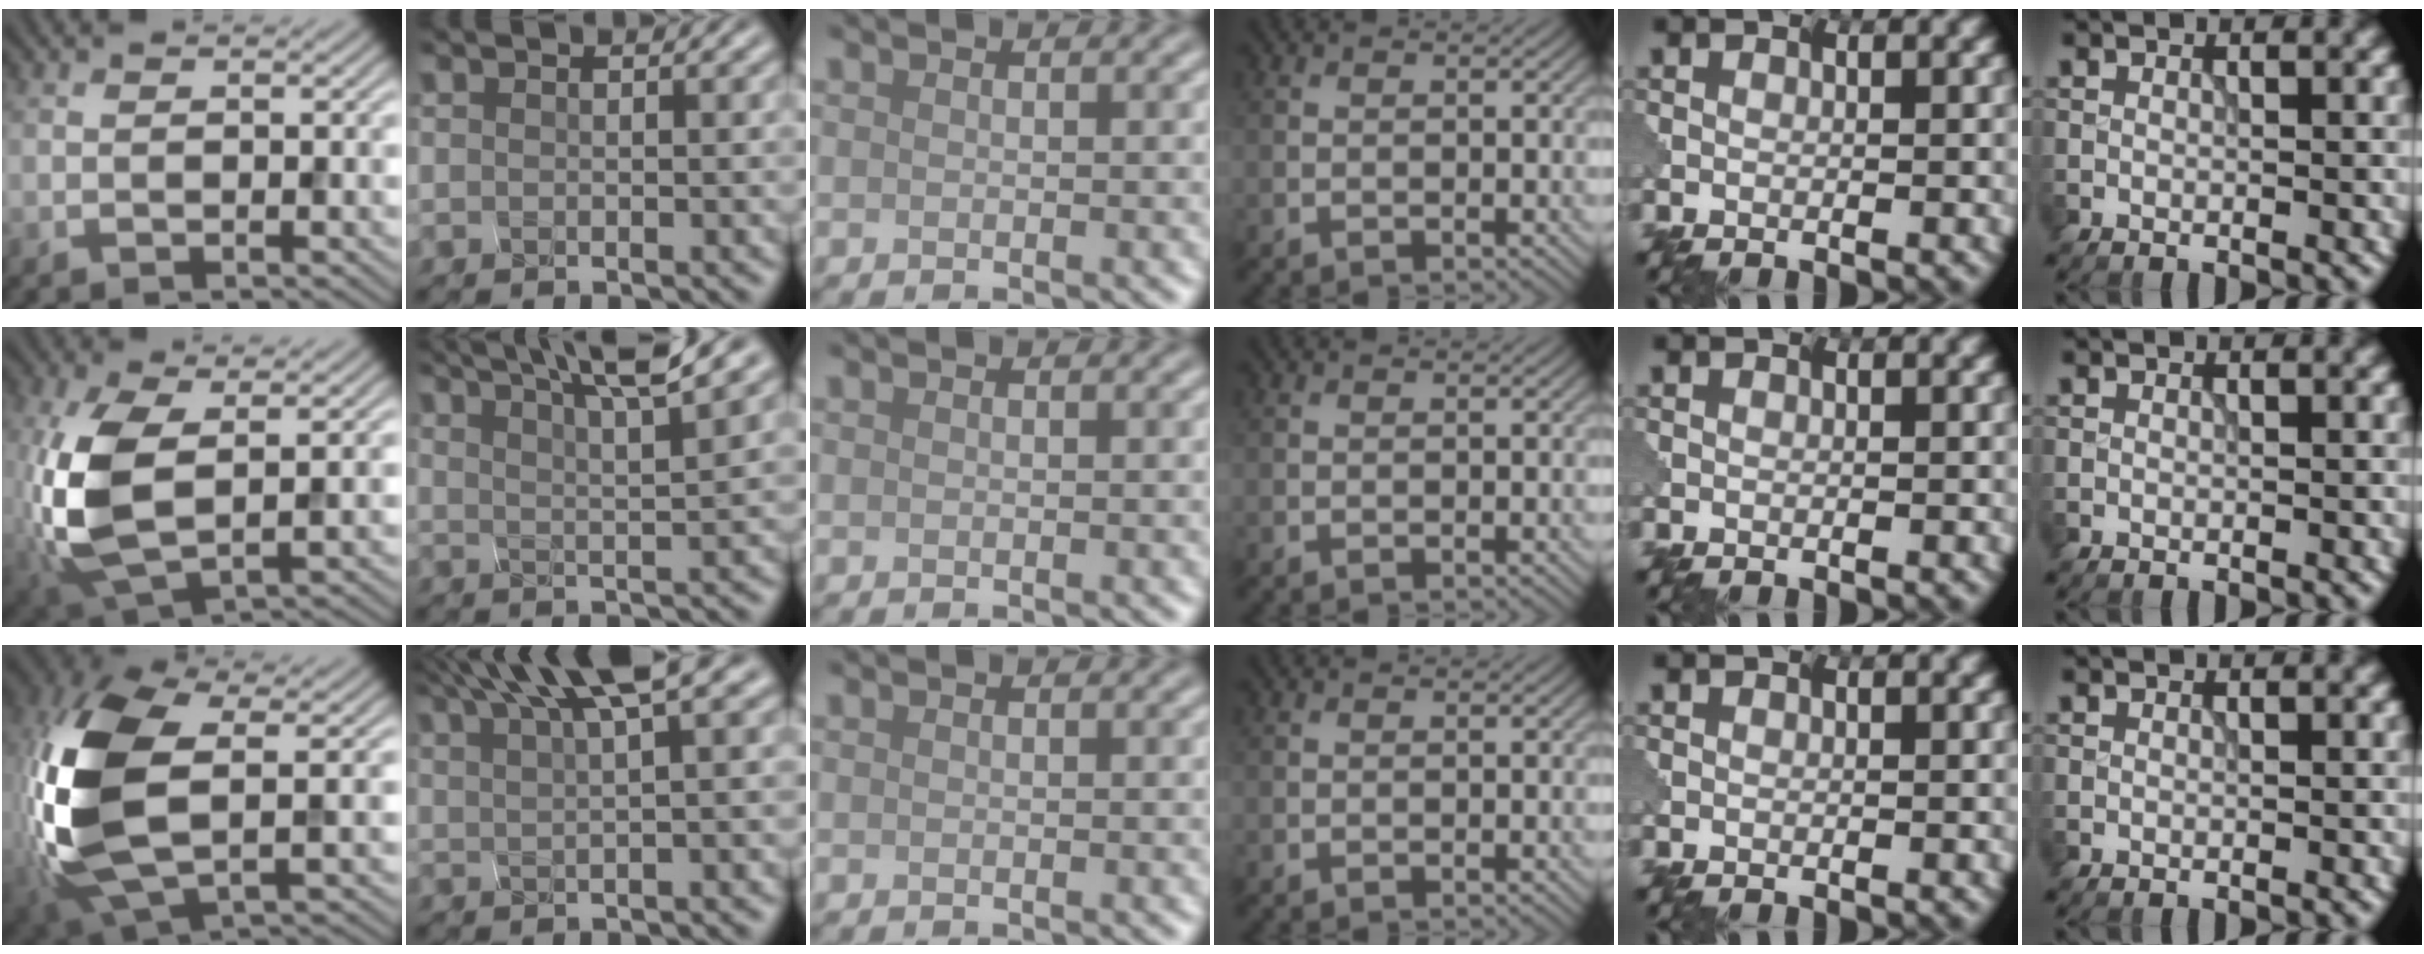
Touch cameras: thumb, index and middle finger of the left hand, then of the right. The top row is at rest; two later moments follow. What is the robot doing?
{"motion": "squeeze", "object": "clothespin"}